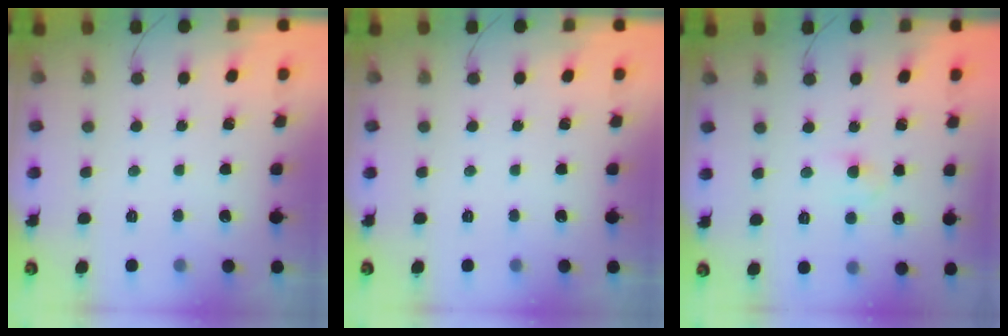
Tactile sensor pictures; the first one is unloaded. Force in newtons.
{"total": 0.0}
{"total": 3.3, "press": 3.1, "slide": 1.1}